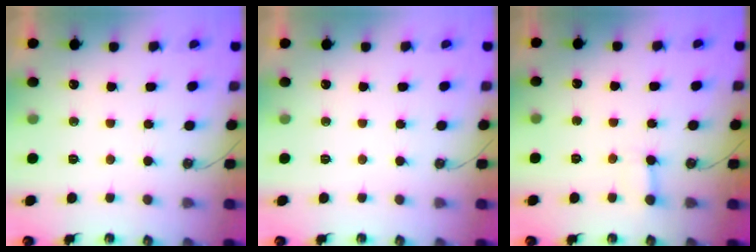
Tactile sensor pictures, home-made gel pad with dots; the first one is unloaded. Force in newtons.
{"total": 0.0}
{"total": 2.8, "press": 2.8, "slide": 0.5}